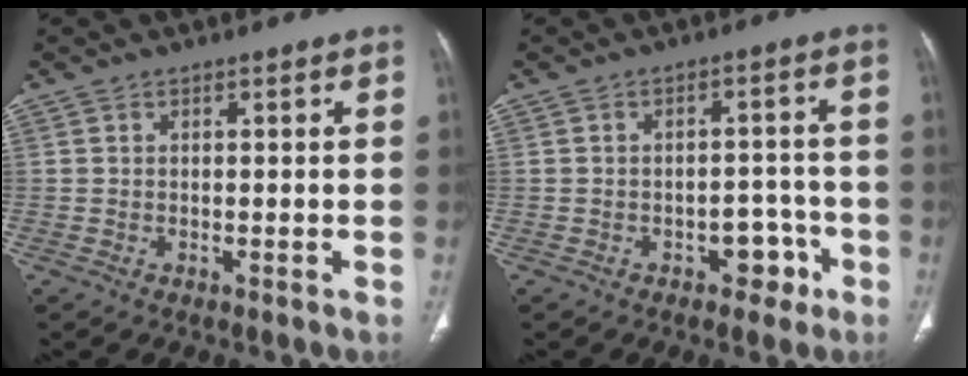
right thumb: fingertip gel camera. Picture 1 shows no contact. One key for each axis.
{"total": 5.3, "fx": -2.7, "fy": 3.5, "fz": 2.9, "tx": -0.011, "ty": 0.032, "tz": -0.035}